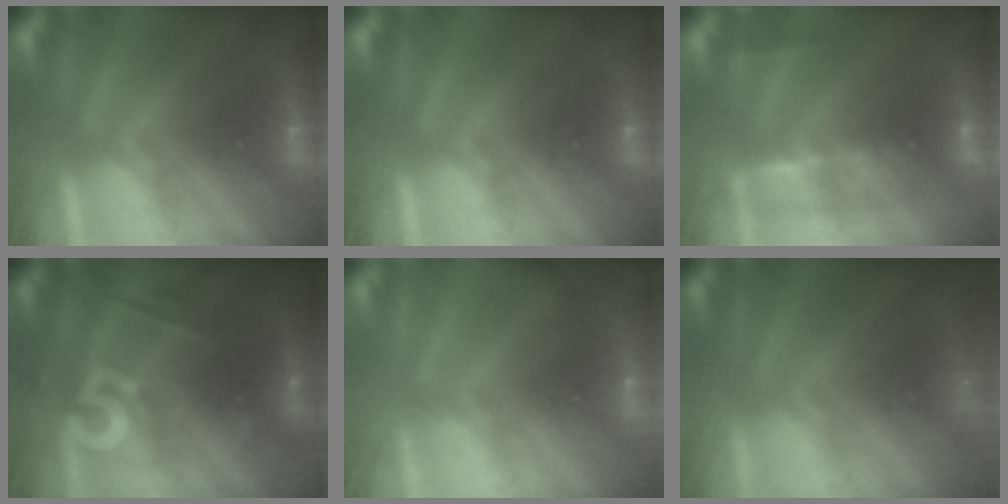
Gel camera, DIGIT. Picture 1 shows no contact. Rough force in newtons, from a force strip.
{"total": 0.0}
{"total": 2.2}
{"total": 2.6}
{"total": 2.1}
{"total": 13.2}